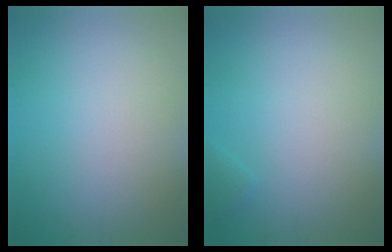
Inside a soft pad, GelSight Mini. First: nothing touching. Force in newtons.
{"total": 0.6, "press": 0.6, "slide": 0.1}